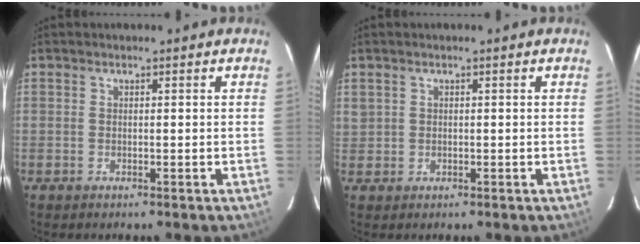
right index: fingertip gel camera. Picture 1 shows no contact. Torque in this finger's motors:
{"motor_torque": [0.55, 0.42, 0.02, 0.02]}